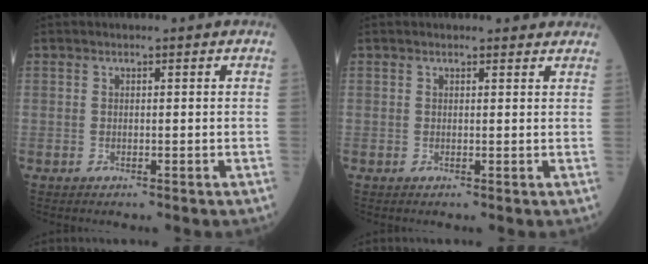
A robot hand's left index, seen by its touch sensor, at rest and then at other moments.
{"total": 3.9, "force": [3.6, 1.1, 1.1], "torque": [-0.008, 0.014, 0.033]}